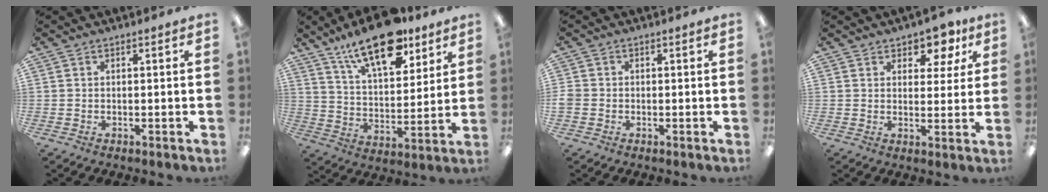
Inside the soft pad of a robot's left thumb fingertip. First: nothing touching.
{"total": 18.8, "force": [13.1, 8.0, 10.9], "torque": [-0.170, -0.069, 0.221]}
{"total": 1.8, "force": [-0.6, 1.6, 0.7], "torque": [-0.011, 0.003, -0.011]}
{"total": 6.4, "force": [4.4, 3.7, 2.7], "torque": [-0.024, -0.024, 0.072]}